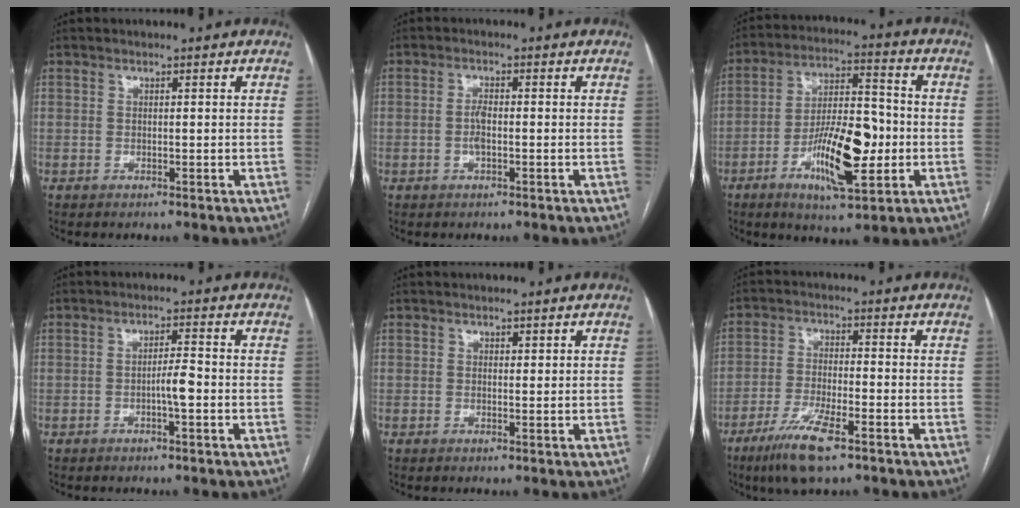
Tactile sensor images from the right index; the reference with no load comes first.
{"total": 2.2, "force": [-0.5, 0.7, 2.0], "torque": [-0.046, 0.001, -0.011]}
{"total": 14.1, "force": [-4.0, 3.9, 12.9], "torque": [-0.233, 0.004, -0.065]}
{"total": 3.0, "force": [-1.0, 0.2, 2.8], "torque": [-0.045, 0.002, -0.017]}
{"total": 0.7, "force": [0.5, 0.4, 0.3], "torque": [0.001, -0.001, 0.004]}
{"total": 8.6, "force": [-5.4, 1.5, 6.5], "torque": [-0.130, -0.016, -0.097]}